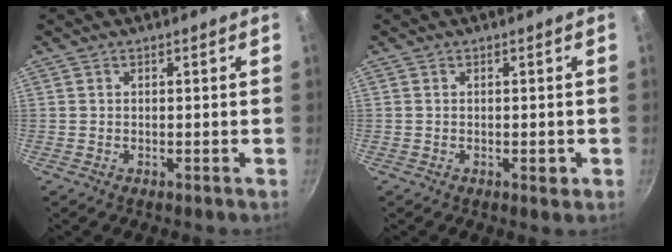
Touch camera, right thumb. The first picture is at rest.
{"total": 1.6, "force": [-0.5, 0.7, 1.4], "torque": [-0.020, 0.000, -0.007]}